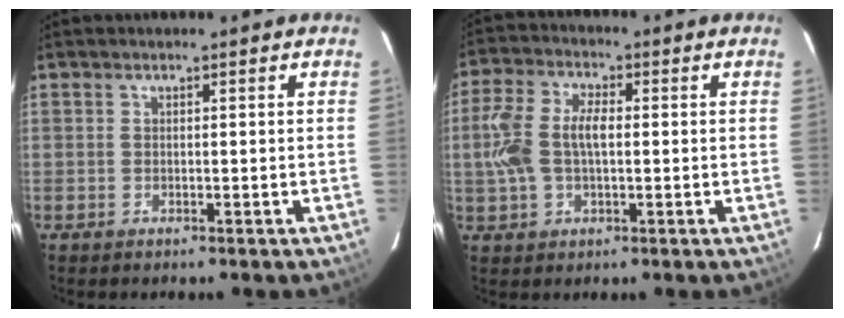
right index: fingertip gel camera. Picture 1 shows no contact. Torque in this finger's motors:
{"motor_torque": [0.12, 0.03, 0.49, 0.13]}